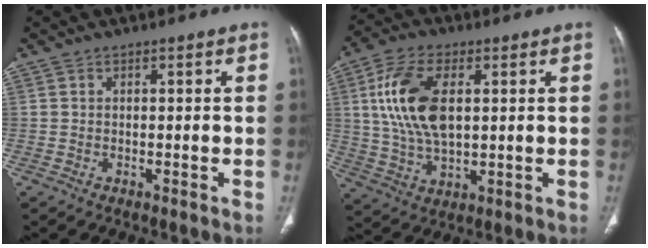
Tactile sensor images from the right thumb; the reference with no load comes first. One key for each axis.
{"total": 14.0, "fx": 2.8, "fy": 7.4, "fz": 11.5, "tx": -0.227, "ty": -0.002, "tz": 0.055}